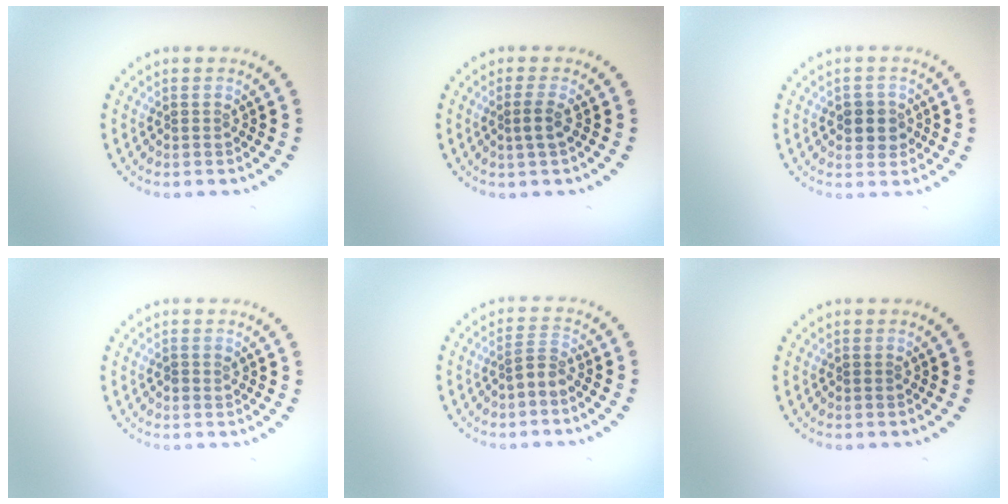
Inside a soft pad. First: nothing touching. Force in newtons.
{"total": 1.4, "press": 1.2, "slide": 0.8}
{"total": 2.4, "press": 2.3, "slide": 0.7}
{"total": 0.7, "press": 0.7, "slide": 0.1}
{"total": 1.7, "press": 1.2, "slide": 1.2}
{"total": 0.0}